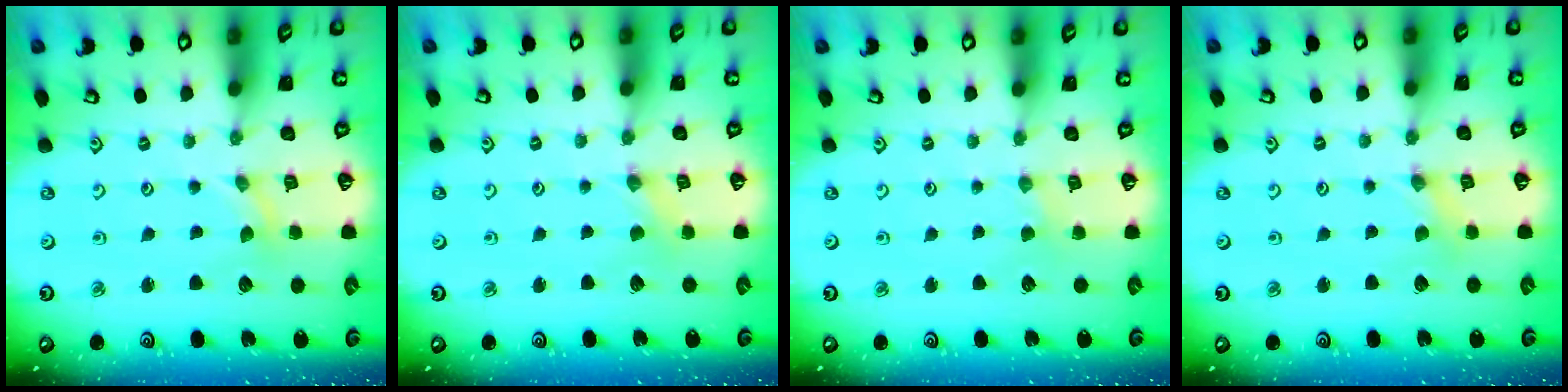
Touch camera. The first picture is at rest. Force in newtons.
{"total": 0.0}
{"total": 0.9, "press": 0.9, "slide": 0.2}
{"total": 0.0}